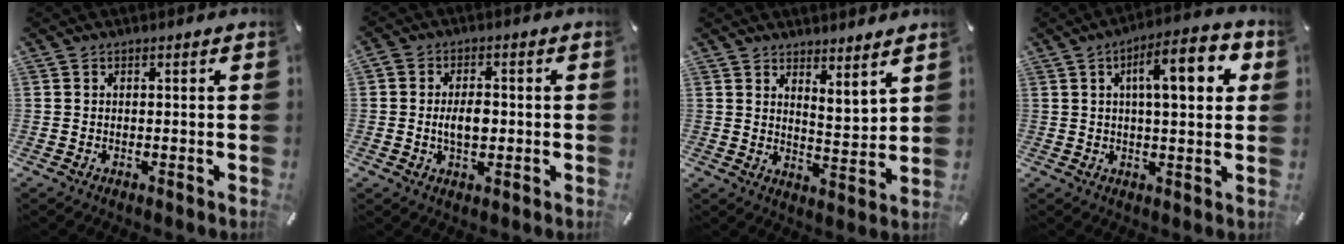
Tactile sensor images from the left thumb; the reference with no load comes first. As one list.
[{"total": 5.7, "force": [-0.5, 3.7, 4.2], "torque": [-0.075, 0.003, -0.012]}, {"total": 4.9, "force": [4.8, 0.4, 0.5], "torque": [-0.005, -0.051, 0.084]}, {"total": 13.3, "force": [4.4, 4.1, 11.9], "torque": [-0.181, 0.000, 0.062]}]